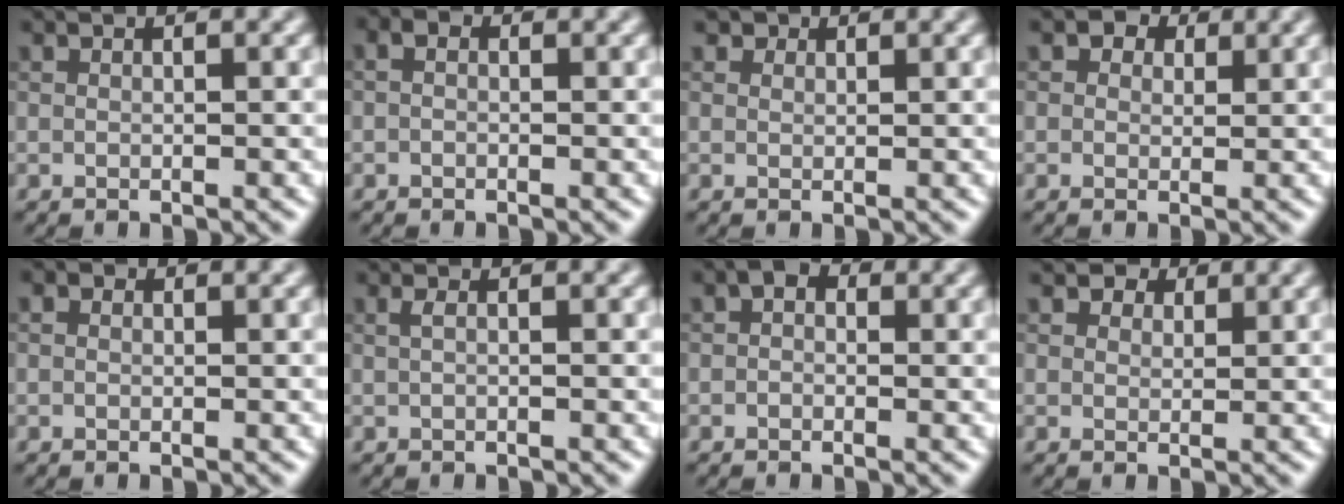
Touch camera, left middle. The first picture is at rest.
{"total": 1.2, "force": [0.2, 0.8, 0.8], "torque": [-0.018, -0.004, -0.013]}
{"total": 1.0, "force": [0.8, 0.6, 0.1], "torque": [-0.004, -0.006, 0.005]}
{"total": 2.5, "force": [1.4, 1.7, 1.1], "torque": [-0.017, -0.001, 0.005]}
{"total": 0.7, "force": [0.3, 0.6, 0.3], "torque": [-0.007, -0.005, -0.006]}
{"total": 0.7, "force": [0.0, 0.2, 0.7], "torque": [-0.018, 0.004, -0.002]}
{"total": 1.4, "force": [0.2, 1.1, 0.8], "torque": [-0.015, -0.001, -0.007]}
{"total": 2.5, "force": [1.8, 1.5, 0.9], "torque": [-0.020, -0.009, 0.023]}